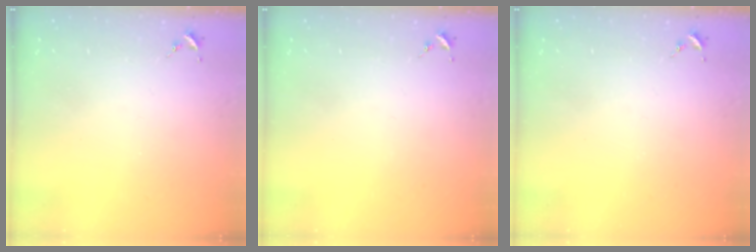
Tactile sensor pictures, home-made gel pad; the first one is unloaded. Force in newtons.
{"total": 0.0}
{"total": 0.0}